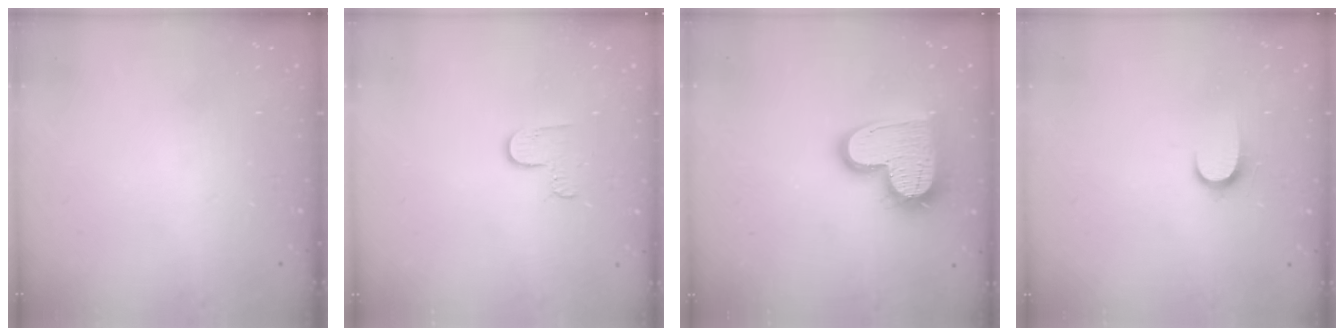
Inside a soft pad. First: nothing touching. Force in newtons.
{"total": 4.7, "press": 4.7, "slide": 0.4}
{"total": 18.2, "press": 18.1, "slide": 1.3}
{"total": 6.1, "press": 6.1, "slide": 0.6}